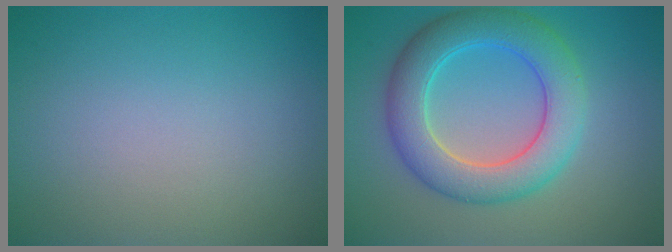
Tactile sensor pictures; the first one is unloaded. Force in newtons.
{"total": 6.8, "press": 6.8, "slide": 0.2}